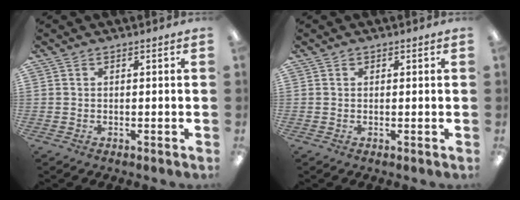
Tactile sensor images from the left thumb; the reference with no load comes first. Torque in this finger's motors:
{"motor_torque": [-0.18, -0.09, -0.19, 0.29, 0.00]}